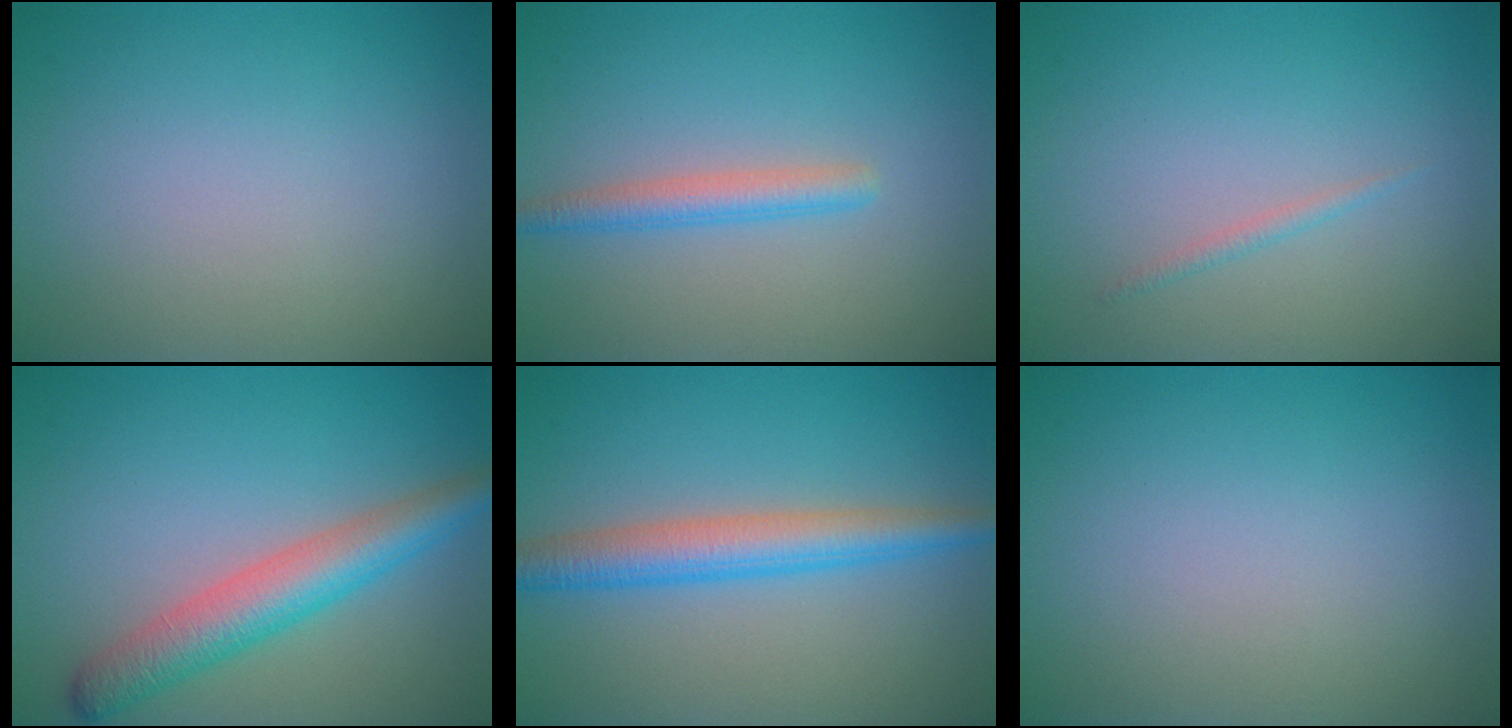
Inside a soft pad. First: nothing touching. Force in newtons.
{"total": 2.3, "press": 2.3, "slide": 0.1}
{"total": 0.7, "press": 0.7, "slide": 0.1}
{"total": 5.2, "press": 5.1, "slide": 0.2}
{"total": 4.4, "press": 4.4, "slide": 0.1}
{"total": 0.0}